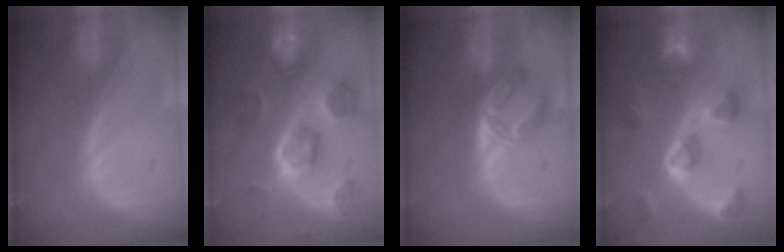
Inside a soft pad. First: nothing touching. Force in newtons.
{"total": 9.7, "press": 9.2, "slide": 3.1}
{"total": 5.6, "press": 4.6, "slide": 3.2}
{"total": 7.8, "press": 7.7, "slide": 0.7}